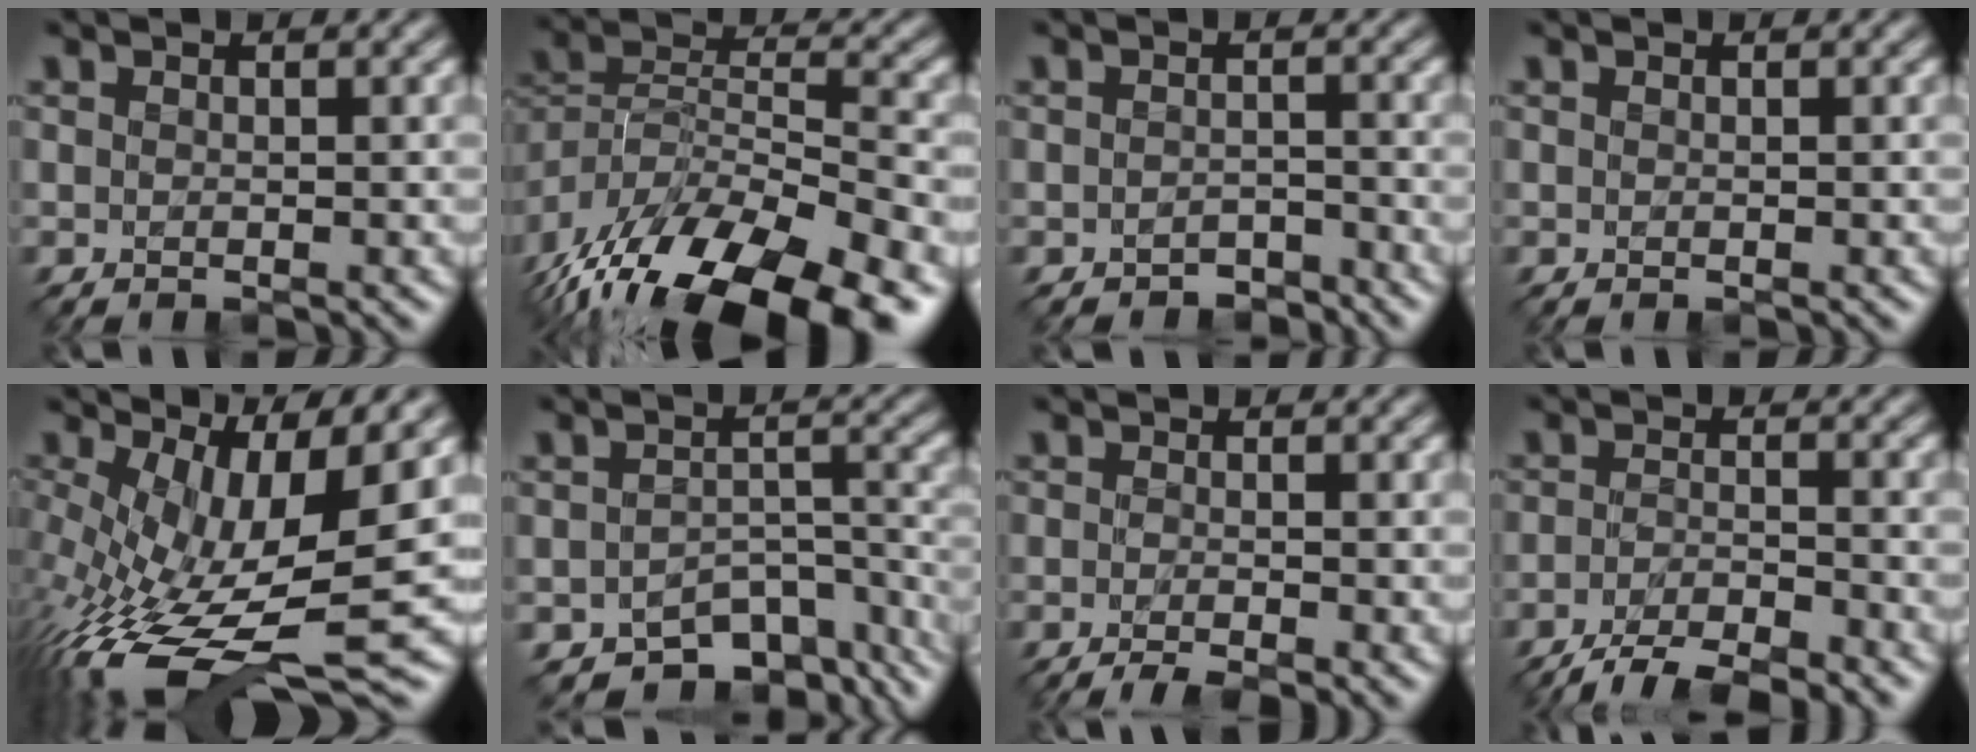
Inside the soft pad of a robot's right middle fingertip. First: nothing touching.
{"total": 16.4, "force": [-11.4, 6.1, 10.1], "torque": [-0.174, -0.006, -0.175]}
{"total": 2.3, "force": [-2.2, 0.8, 0.4], "torque": [-0.002, 0.000, -0.034]}
{"total": 0.0}
{"total": 12.8, "force": [-2.4, 4.6, 11.7], "torque": [-0.218, -0.029, -0.027]}
{"total": 7.3, "force": [-5.6, 3.7, 3.0], "torque": [-0.025, -0.024, -0.079]}
{"total": 3.4, "force": [-1.8, 0.9, 2.7], "torque": [-0.041, -0.008, -0.033]}
{"total": 5.7, "force": [-4.5, 1.2, 3.2], "torque": [-0.052, -0.006, -0.084]}